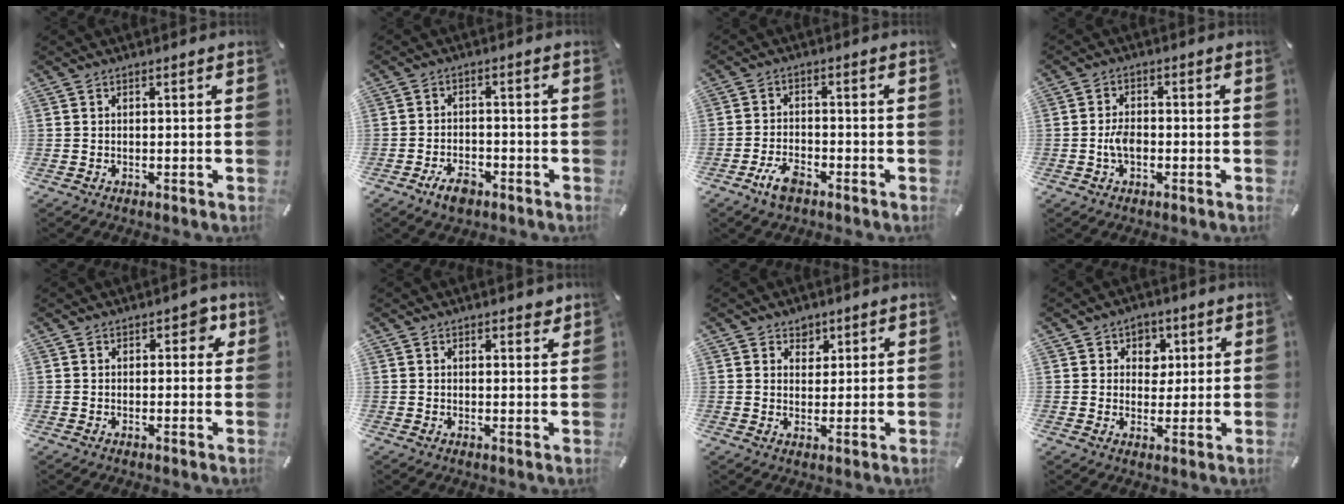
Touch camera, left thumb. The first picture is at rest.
{"total": 5.0, "force": [-3.1, 2.7, 2.7], "torque": [-0.054, 0.016, -0.058]}
{"total": 5.5, "force": [-3.4, 2.6, 3.4], "torque": [-0.078, 0.014, -0.066]}
{"total": 4.3, "force": [-1.2, 2.6, 3.3], "torque": [-0.066, 0.008, -0.022]}
{"total": 3.8, "force": [1.5, 2.5, 2.4], "torque": [-0.012, -0.004, 0.016]}
{"total": 1.8, "force": [1.4, 0.9, 0.5], "torque": [-0.003, -0.003, 0.026]}
{"total": 3.7, "force": [2.1, 3.1, 0.1], "torque": [0.011, -0.007, 0.033]}
{"total": 5.2, "force": [1.7, 4.8, 1.1], "torque": [0.002, -0.004, 0.022]}